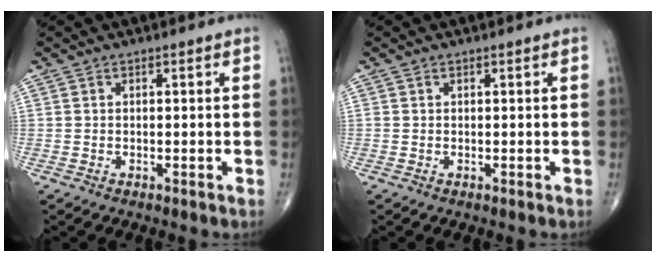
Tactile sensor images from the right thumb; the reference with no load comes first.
{"total": 0.0}